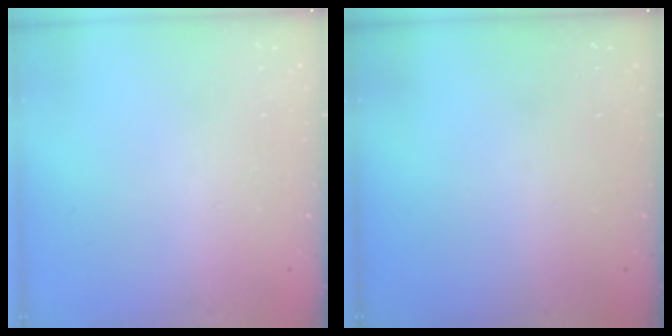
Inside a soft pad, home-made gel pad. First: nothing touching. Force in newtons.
{"total": 0.0}